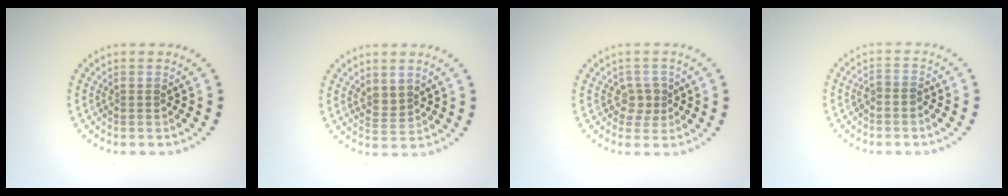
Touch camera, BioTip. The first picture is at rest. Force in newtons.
{"total": 1.6, "press": 1.4, "slide": 0.8}
{"total": 1.7, "press": 1.4, "slide": 1.0}
{"total": 0.9, "press": 0.7, "slide": 0.6}